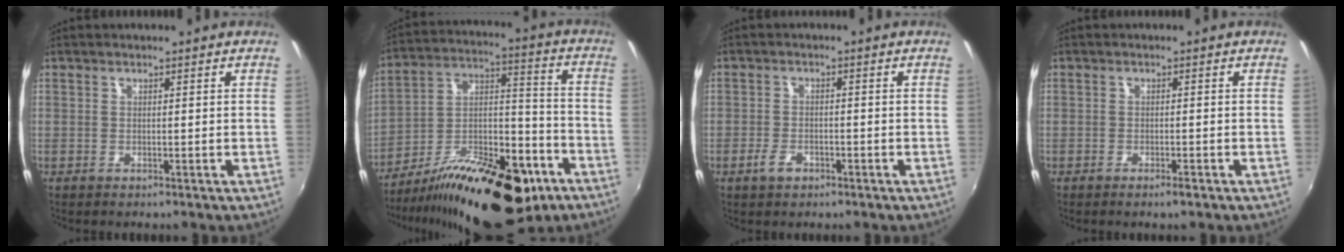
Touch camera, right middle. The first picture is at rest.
{"total": 25.0, "force": [-14.4, 10.3, 17.7], "torque": [-0.285, -0.003, -0.218]}
{"total": 3.2, "force": [-2.0, 1.6, 1.9], "torque": [-0.045, -0.002, -0.038]}
{"total": 1.8, "force": [-1.3, 0.3, 1.2], "torque": [-0.027, -0.001, -0.025]}